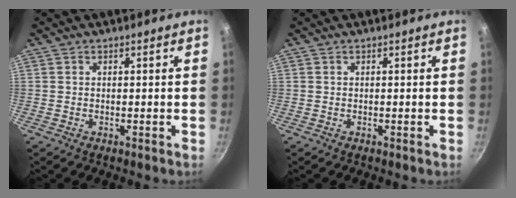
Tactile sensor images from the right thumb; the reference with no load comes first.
{"total": 0.0}